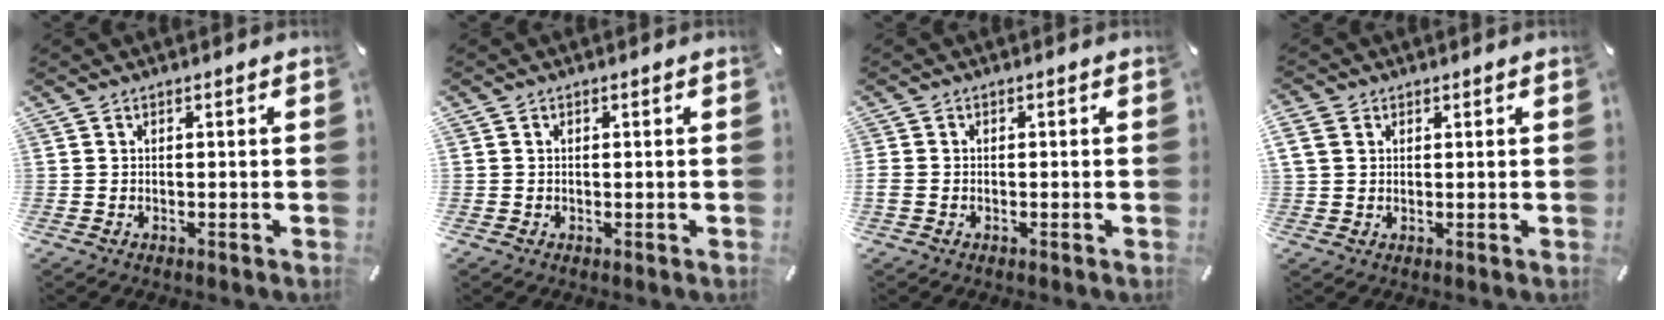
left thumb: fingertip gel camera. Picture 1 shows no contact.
{"total": 1.3, "force": [0.1, 1.3, -0.2], "torque": [0.004, 0.004, 0.000]}
{"total": 1.2, "force": [-0.6, 0.9, 0.5], "torque": [-0.005, 0.003, -0.012]}
{"total": 3.2, "force": [1.4, 2.5, 1.5], "torque": [-0.034, 0.004, 0.028]}